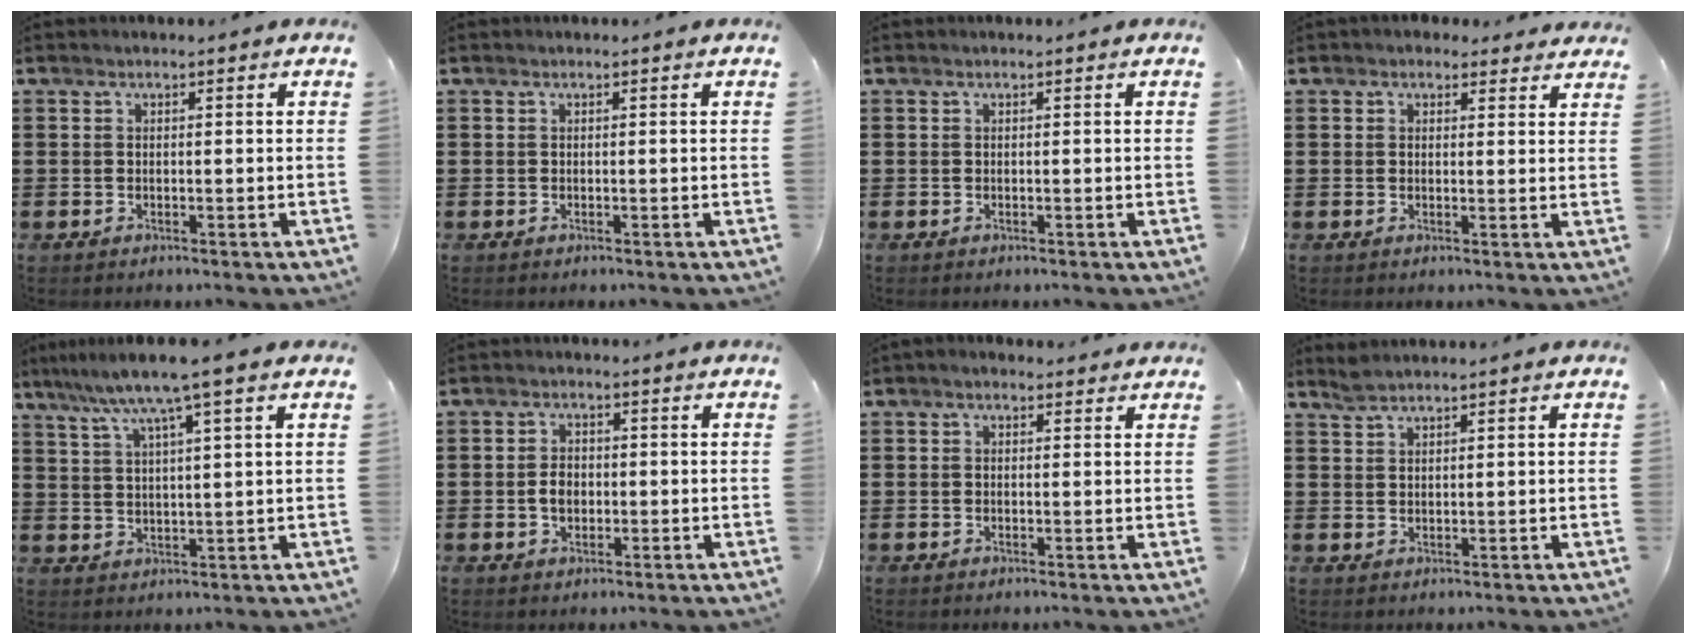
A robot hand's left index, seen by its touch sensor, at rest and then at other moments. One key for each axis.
{"total": 0.0}
{"total": 0.0}
{"total": 1.9, "fx": 1.7, "fy": 0.9, "fz": 0.2, "tx": -0.004, "ty": 0.001, "tz": 0.029}
{"total": 7.1, "fx": 4.8, "fy": -0.4, "fz": 5.2, "tx": -0.116, "ty": -0.014, "tz": 0.078}
{"total": 3.0, "fx": -0.4, "fy": 2.1, "fz": 2.0, "tx": -0.042, "ty": 0.005, "tz": -0.010}
{"total": 1.0, "fx": 0.5, "fy": 0.7, "fz": 0.5, "tx": -0.012, "ty": 0.007, "tz": 0.008}
{"total": 1.7, "fx": 1.6, "fy": 0.2, "fz": 0.6, "tx": -0.016, "ty": 0.000, "tz": 0.030}